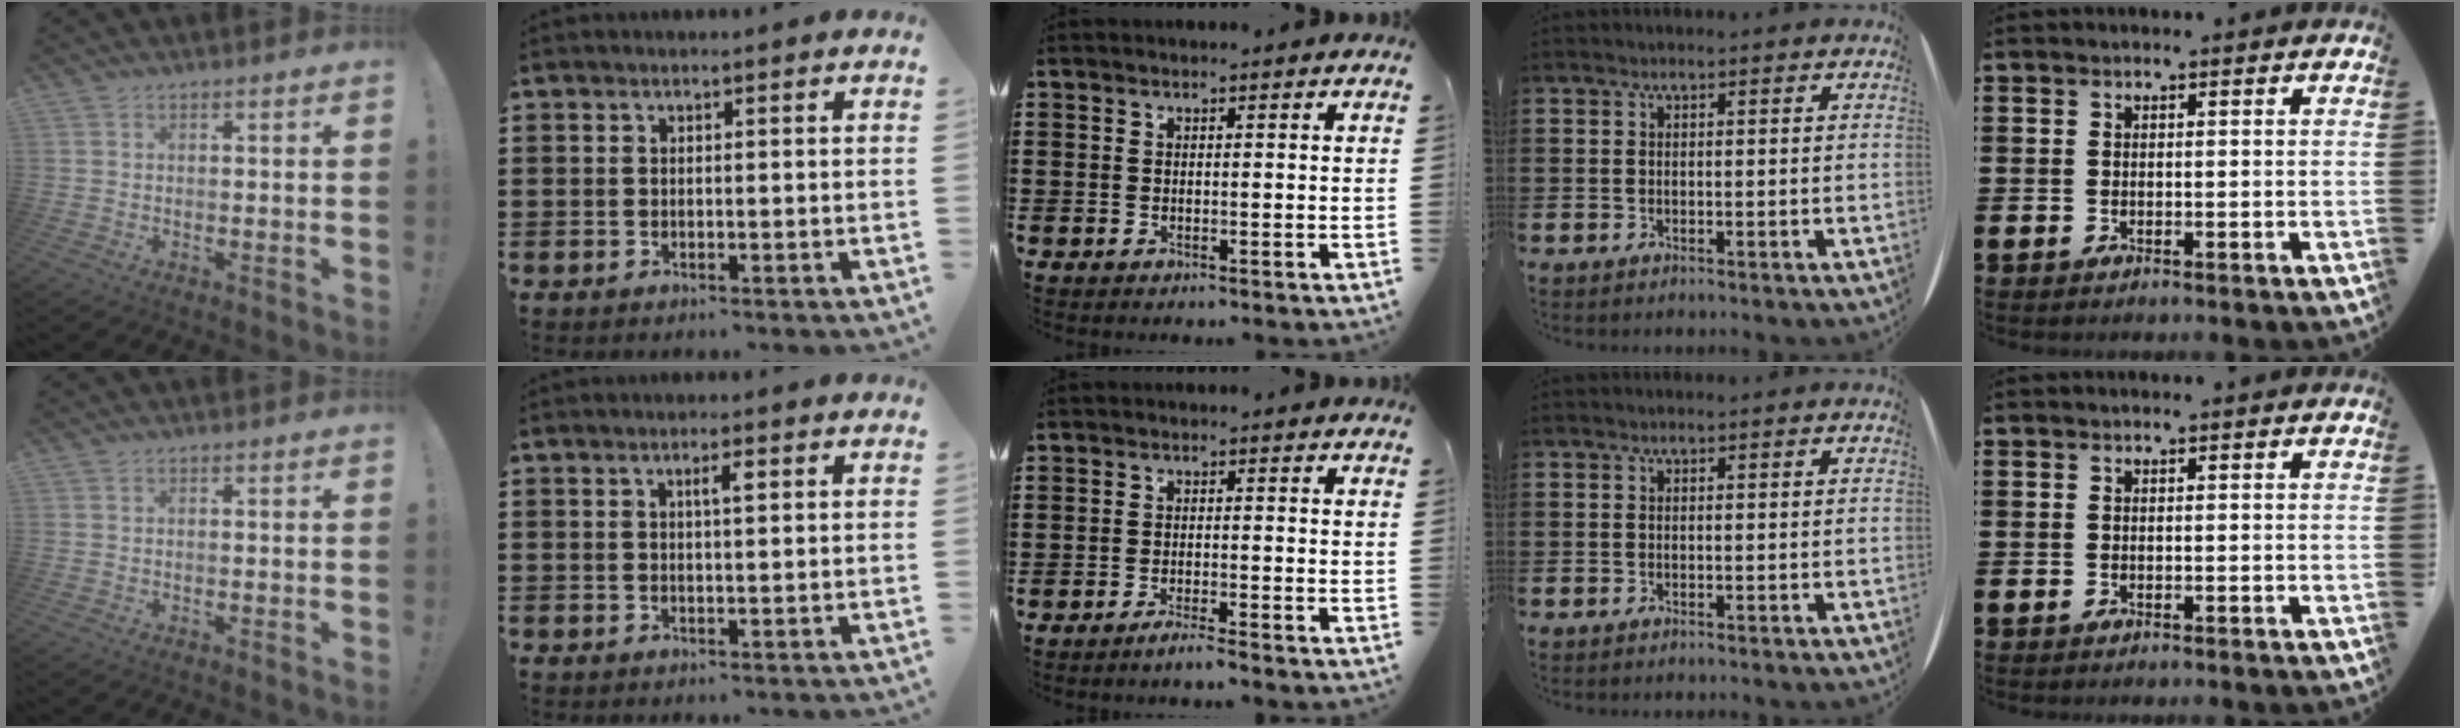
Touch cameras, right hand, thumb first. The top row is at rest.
{"index": {"total": 2.1, "force": [0.6, 0.3, 2.0], "torque": [-0.030, 0.002, 0.006]}, "middle": {"total": 1.9, "force": [-1.6, -0.3, 1.0], "torque": [-0.014, -0.001, -0.029]}}